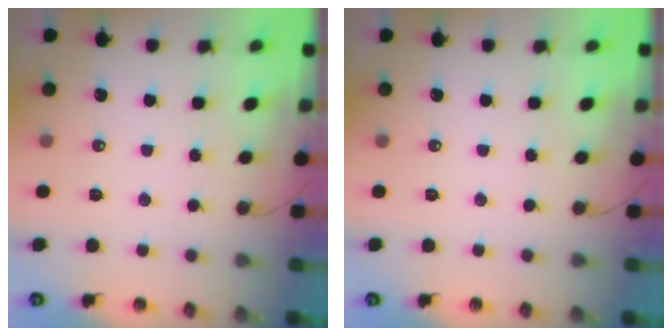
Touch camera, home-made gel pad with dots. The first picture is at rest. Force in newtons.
{"total": 0.0}